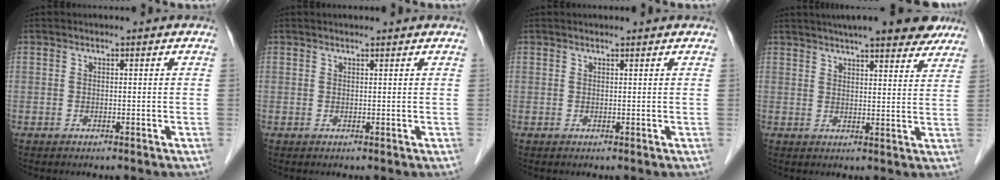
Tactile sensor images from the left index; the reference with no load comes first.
{"total": 2.2, "force": [2.0, 0.1, 0.9], "torque": [-0.012, 0.018, 0.026]}
{"total": 1.7, "force": [1.6, 0.1, 0.7], "torque": [-0.011, 0.015, 0.023]}
{"total": 17.4, "force": [14.6, 3.0, 9.0], "torque": [-0.129, 0.028, 0.183]}